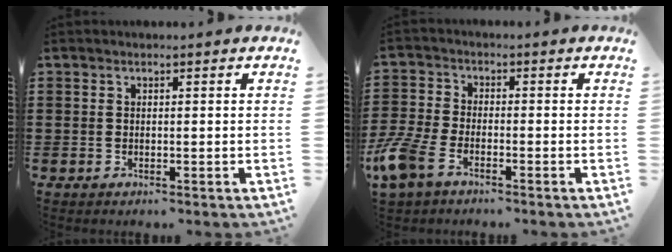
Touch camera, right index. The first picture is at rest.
{"total": 5.8, "force": [-3.9, 2.1, 3.7], "torque": [-0.108, -0.013, -0.083]}